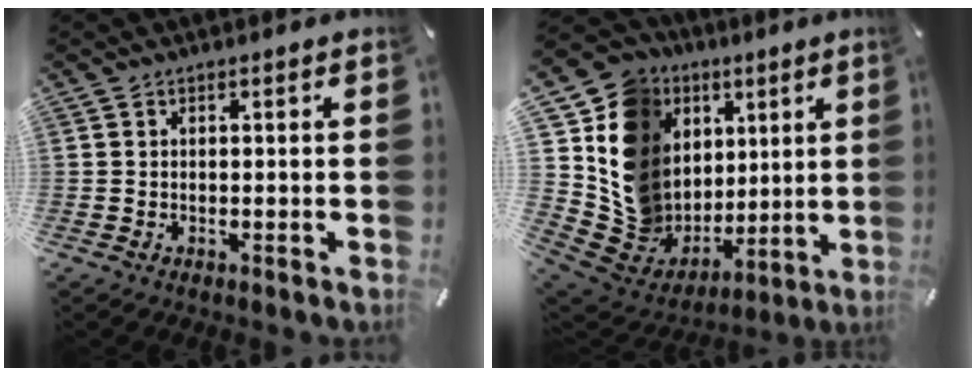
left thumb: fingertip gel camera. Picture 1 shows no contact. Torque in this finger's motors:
{"motor_torque": [3.06, 1.94, 0.74, -0.51, 0.64]}